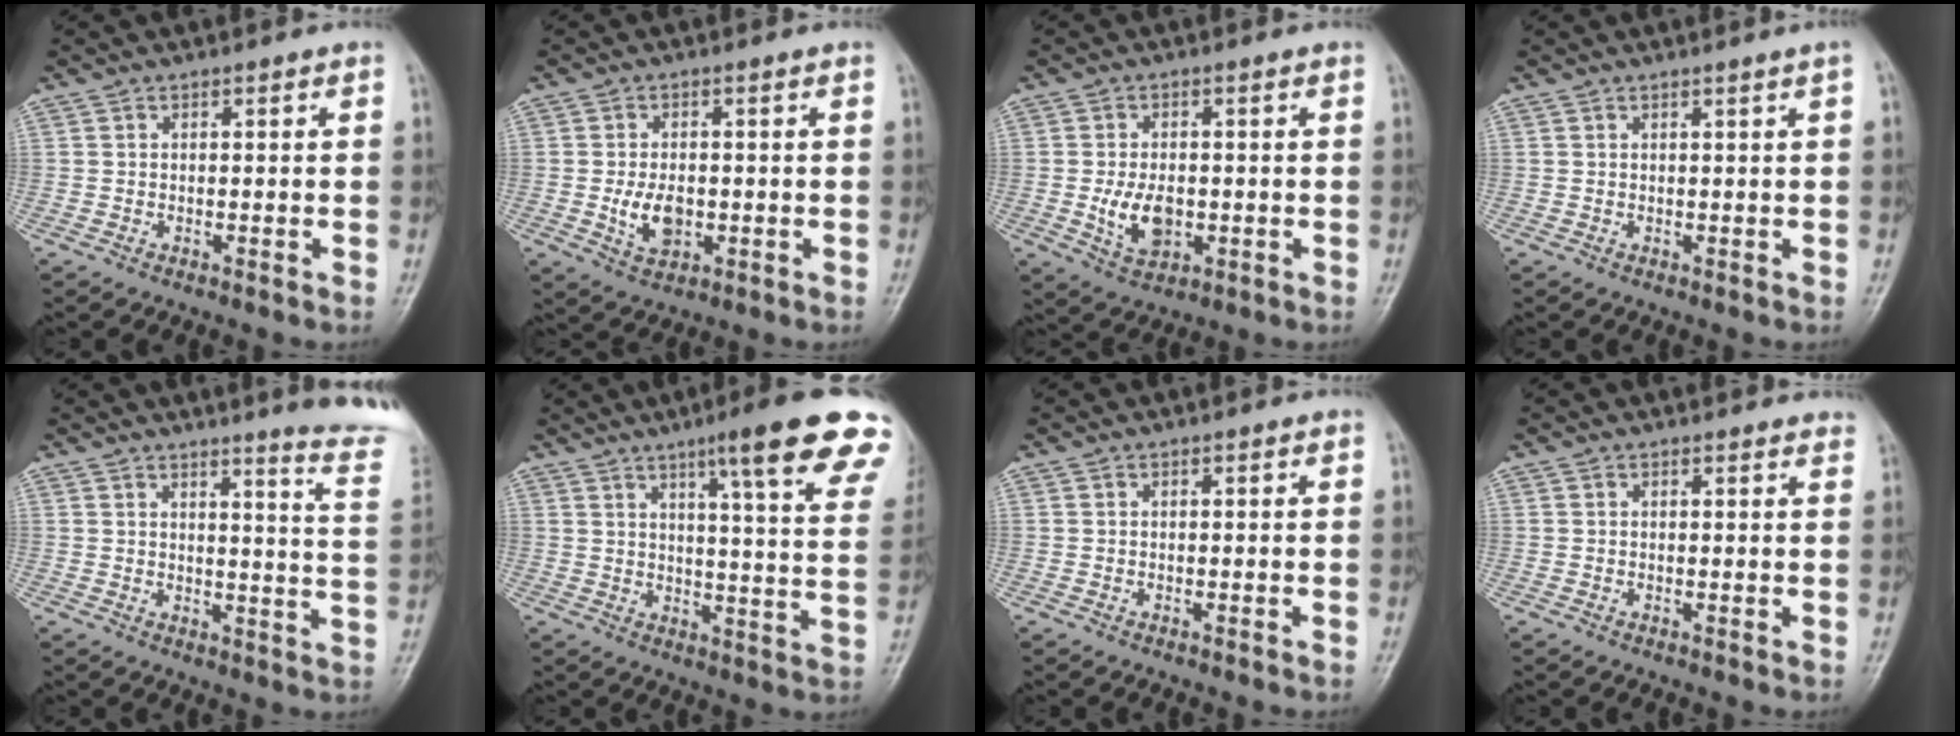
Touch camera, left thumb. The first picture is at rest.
{"total": 5.4, "force": [-0.7, 3.4, 4.2], "torque": [-0.070, -0.005, -0.005]}
{"total": 6.5, "force": [-0.8, 4.1, 5.0], "torque": [-0.083, -0.007, -0.007]}
{"total": 1.1, "force": [0.6, -0.4, 0.8], "torque": [-0.020, -0.005, 0.013]}
{"total": 13.4, "force": [11.4, -0.3, 6.9], "torque": [-0.071, -0.106, 0.117]}
{"total": 18.9, "force": [12.0, 1.9, 14.5], "torque": [-0.168, -0.046, 0.145]}
{"total": 0.0}
{"total": 2.2, "force": [2.1, 0.6, 0.3], "torque": [0.002, -0.007, 0.015]}